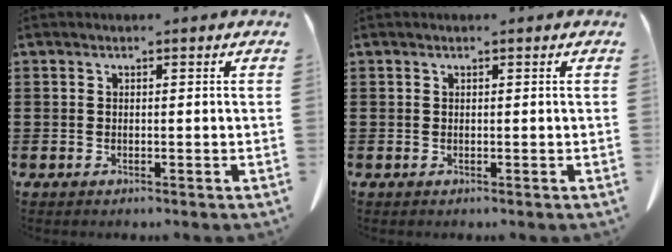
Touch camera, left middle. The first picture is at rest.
{"total": 0.0}